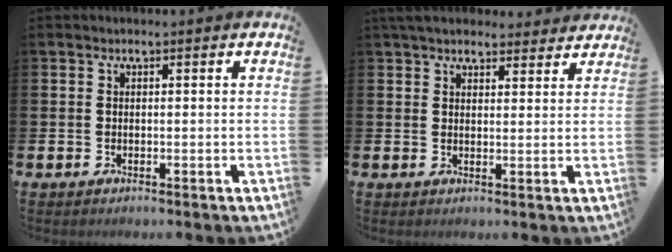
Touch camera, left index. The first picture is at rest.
{"total": 4.6, "force": [4.2, 1.5, 1.1], "torque": [-0.018, -0.016, 0.076]}